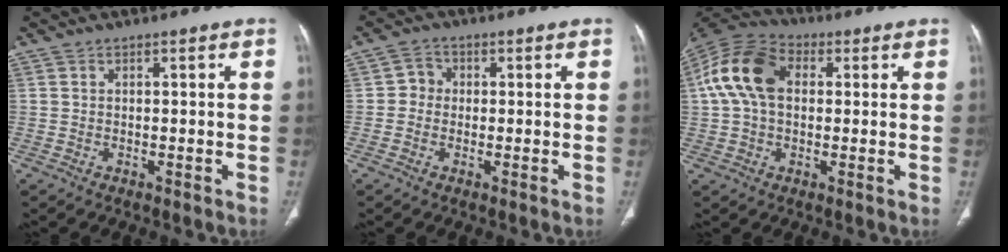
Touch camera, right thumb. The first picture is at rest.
{"total": 1.4, "force": [0.0, 1.3, 0.5], "torque": [-0.001, 0.004, -0.002]}
{"total": 13.3, "force": [2.1, 8.9, 9.6], "torque": [-0.188, 0.032, 0.030]}